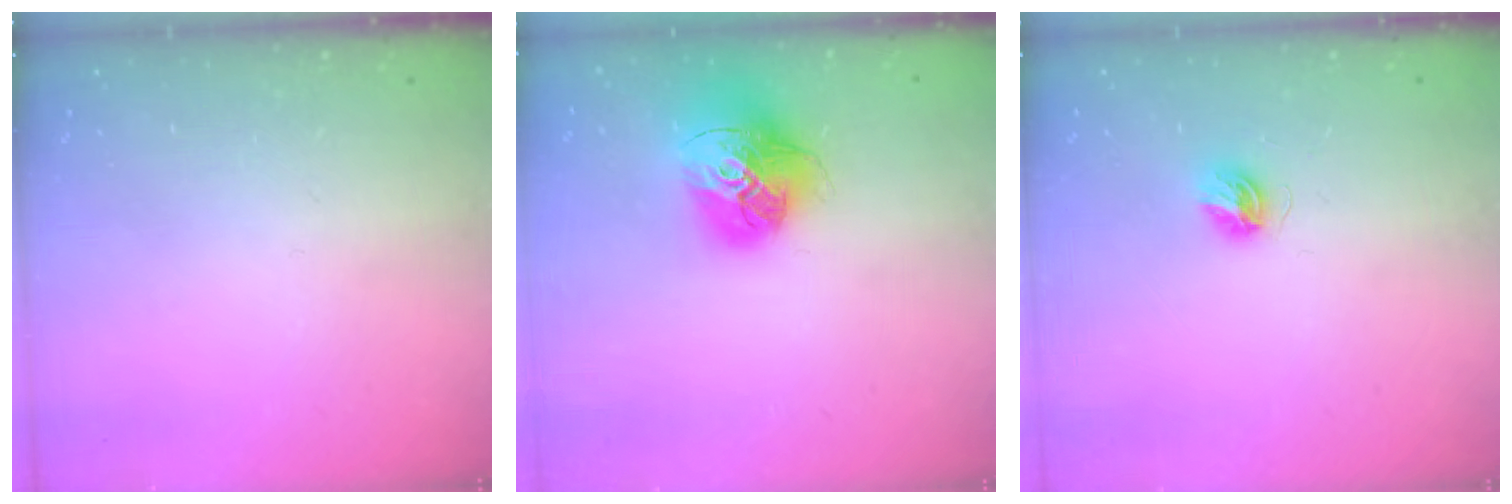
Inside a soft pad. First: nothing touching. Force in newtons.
{"total": 18.0, "press": 17.9, "slide": 1.9}
{"total": 4.6, "press": 4.6, "slide": 0.6}